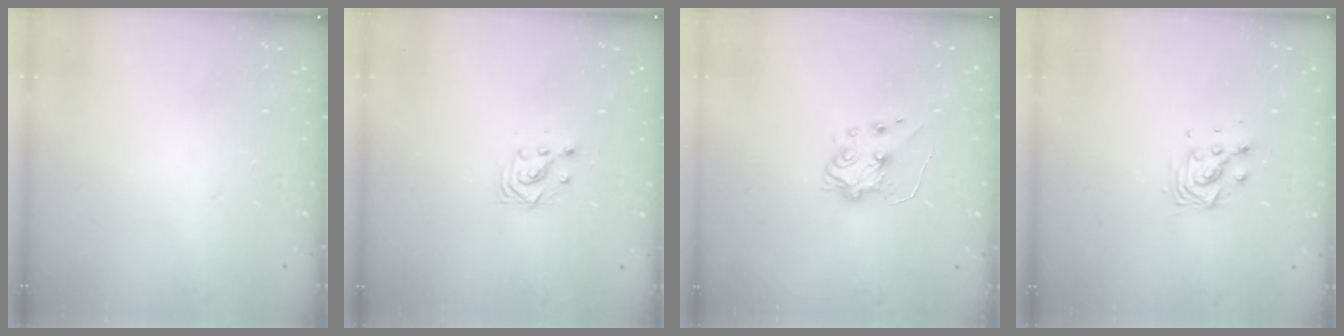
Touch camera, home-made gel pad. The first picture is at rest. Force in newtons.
{"total": 2.9, "press": 2.9, "slide": 0.2}
{"total": 5.9, "press": 5.9, "slide": 0.9}
{"total": 7.3, "press": 7.3, "slide": 0.5}